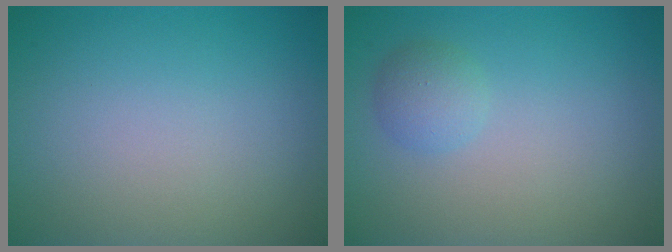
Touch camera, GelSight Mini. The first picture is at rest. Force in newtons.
{"total": 1.7, "press": 1.7, "slide": 0.1}